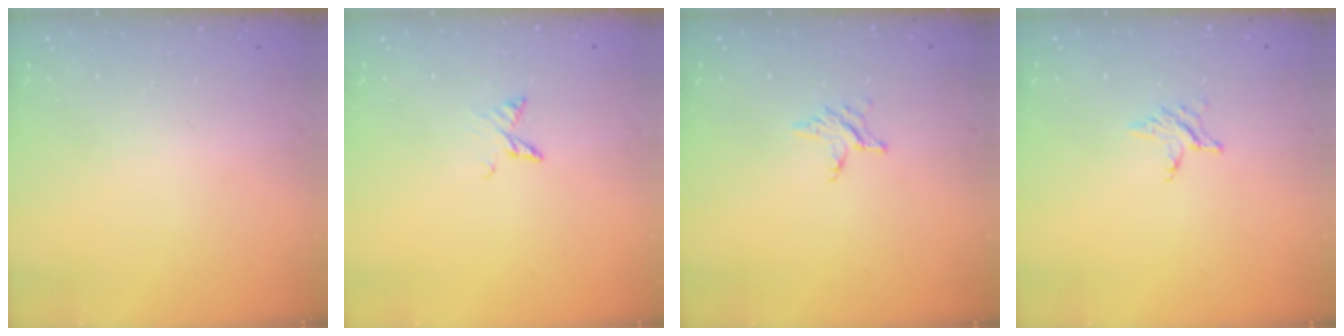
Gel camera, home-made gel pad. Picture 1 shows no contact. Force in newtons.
{"total": 3.5, "press": 3.5, "slide": 0.3}
{"total": 2.9, "press": 2.9, "slide": 0.3}
{"total": 2.9, "press": 2.9, "slide": 0.3}